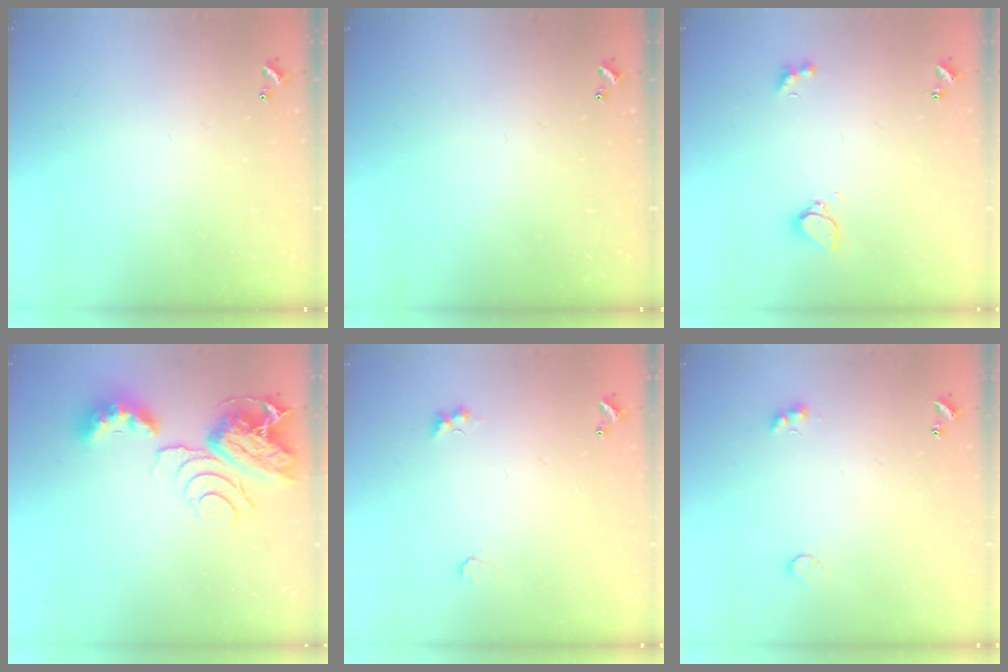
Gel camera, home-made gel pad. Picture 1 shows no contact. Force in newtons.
{"total": 0.0}
{"total": 4.0, "press": 3.9, "slide": 0.8}
{"total": 11.2, "press": 11.1, "slide": 1.4}
{"total": 2.1, "press": 2.1, "slide": 0.5}
{"total": 4.5, "press": 4.4, "slide": 0.8}